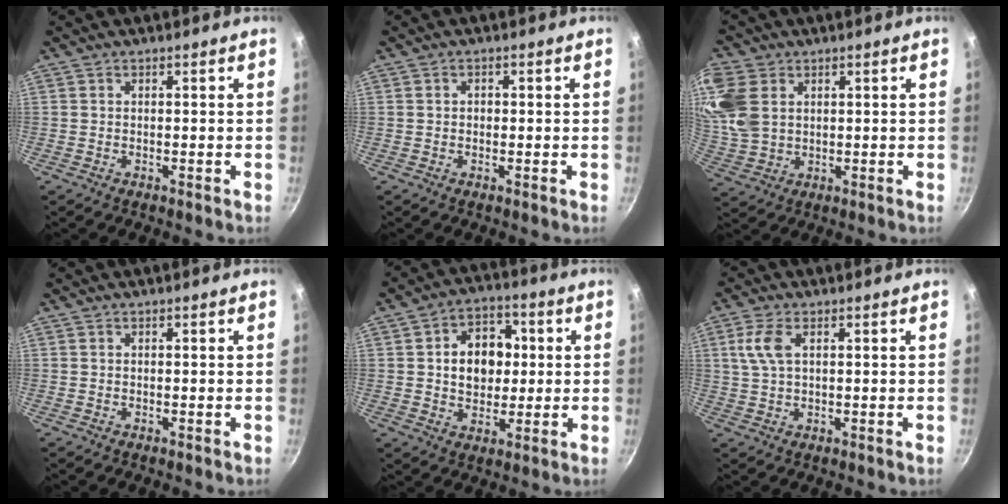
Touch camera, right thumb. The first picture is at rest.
{"total": 0.9, "force": [0.0, 0.8, 0.4], "torque": [-0.007, 0.004, 0.000]}
{"total": 10.3, "force": [3.0, 7.4, 6.6], "torque": [-0.134, -0.011, 0.061]}
{"total": 0.0}
{"total": 11.2, "force": [1.3, 8.6, 7.1], "torque": [-0.068, 0.011, 0.016]}
{"total": 5.4, "force": [1.6, 2.8, 4.3], "torque": [-0.093, 0.006, 0.031]}